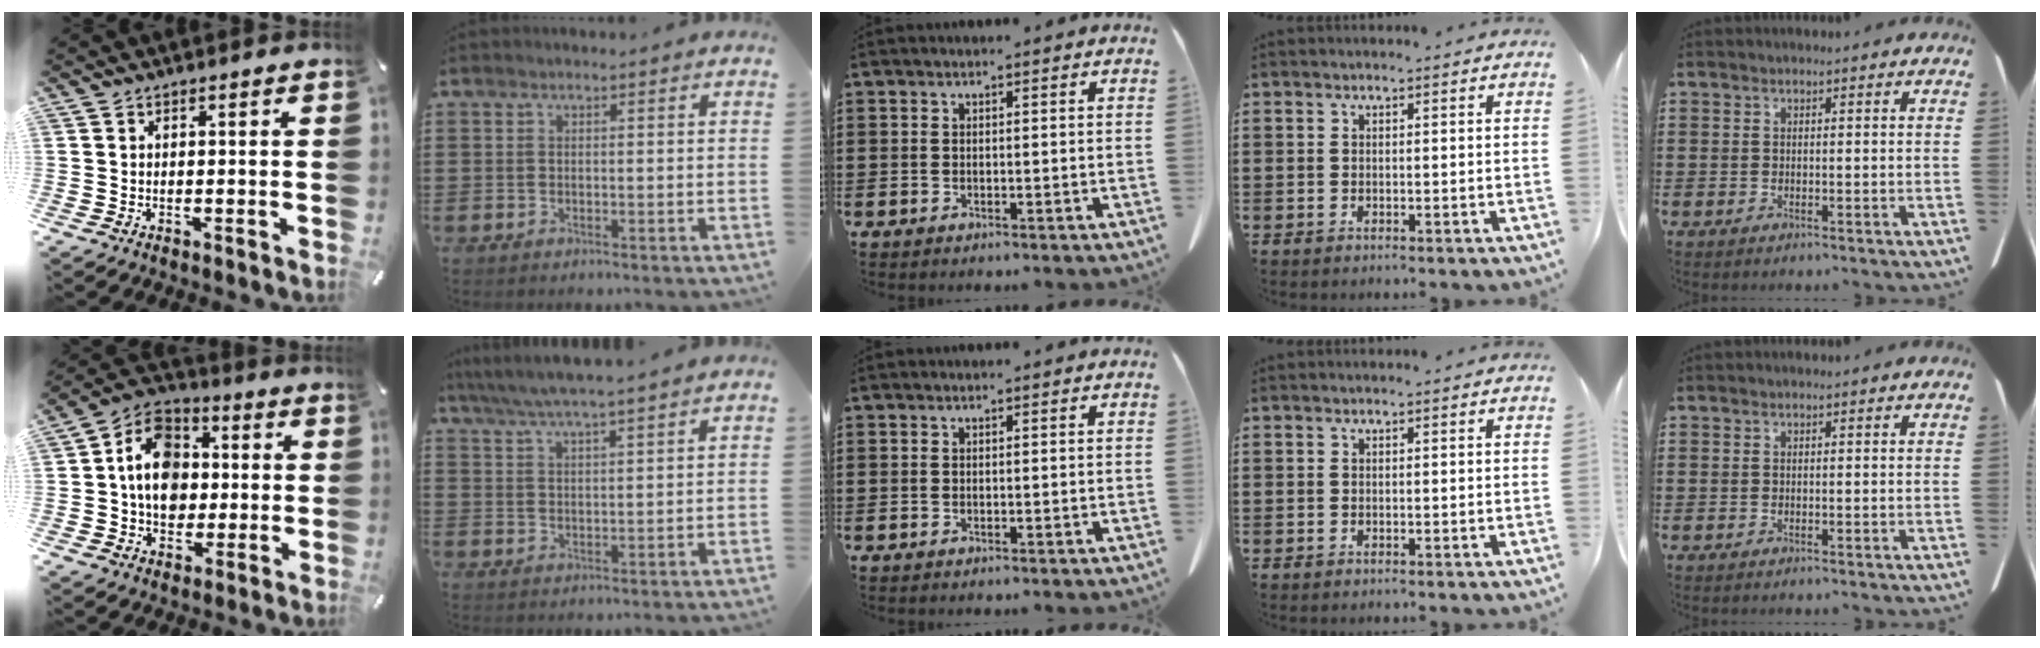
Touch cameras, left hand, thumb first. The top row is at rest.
{"thumb": {"total": 12.6, "force": [-0.5, 10.5, 6.9], "torque": [-0.125, 0.015, -0.013]}, "index": {"total": 4.6, "force": [4.1, -0.3, 2.1], "torque": [-0.052, -0.016, 0.071]}}